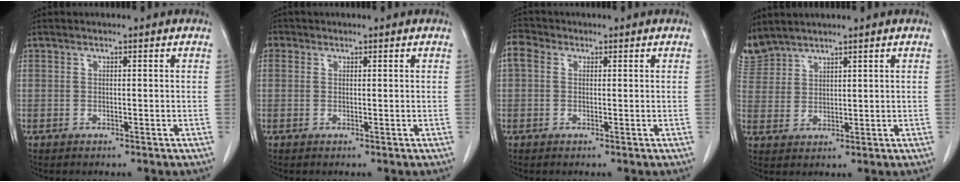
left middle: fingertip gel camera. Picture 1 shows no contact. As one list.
[{"total": 1.1, "force": [0.4, 1.0, 0.1], "torque": [0.007, 0.003, 0.004]}, {"total": 2.7, "force": [0.8, 2.1, 1.5], "torque": [-0.038, 0.018, 0.014]}, {"total": 4.5, "force": [4.4, 0.7, -0.3], "torque": [-0.004, 0.008, 0.100]}]